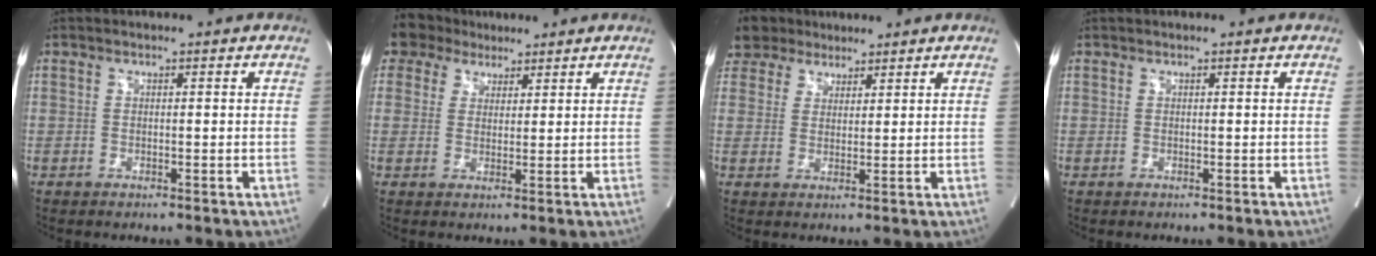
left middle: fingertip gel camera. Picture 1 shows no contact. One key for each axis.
{"total": 5.1, "fx": 4.0, "fy": 3.0, "fz": -0.7, "tx": 0.015, "ty": 0.016, "tz": 0.070}
{"total": 5.7, "fx": 4.7, "fy": 3.2, "fz": 0.2, "tx": -0.003, "ty": 0.019, "tz": 0.091}
{"total": 0.0}